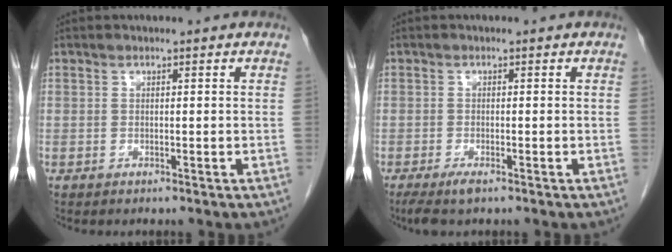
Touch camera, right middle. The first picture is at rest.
{"total": 2.9, "force": [-2.0, 0.5, 2.1], "torque": [-0.043, -0.009, -0.036]}